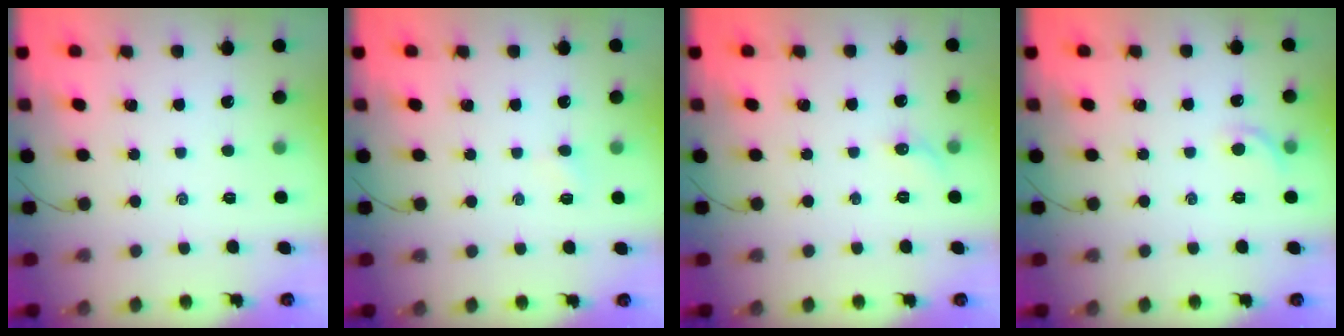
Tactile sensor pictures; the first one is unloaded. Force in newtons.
{"total": 1.6, "press": 1.5, "slide": 0.5}
{"total": 4.4, "press": 4.2, "slide": 1.2}
{"total": 4.7, "press": 4.5, "slide": 1.2}